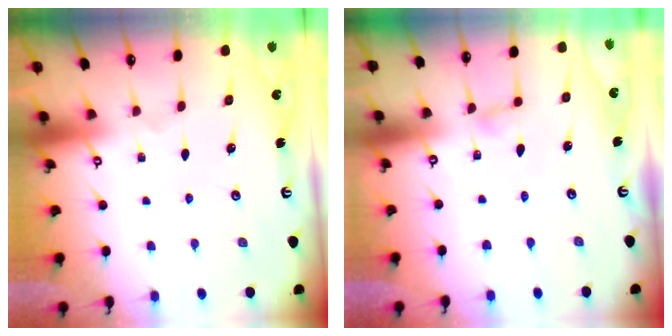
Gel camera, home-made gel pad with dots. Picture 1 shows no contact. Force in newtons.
{"total": 3.0, "press": 3.0, "slide": 0.3}